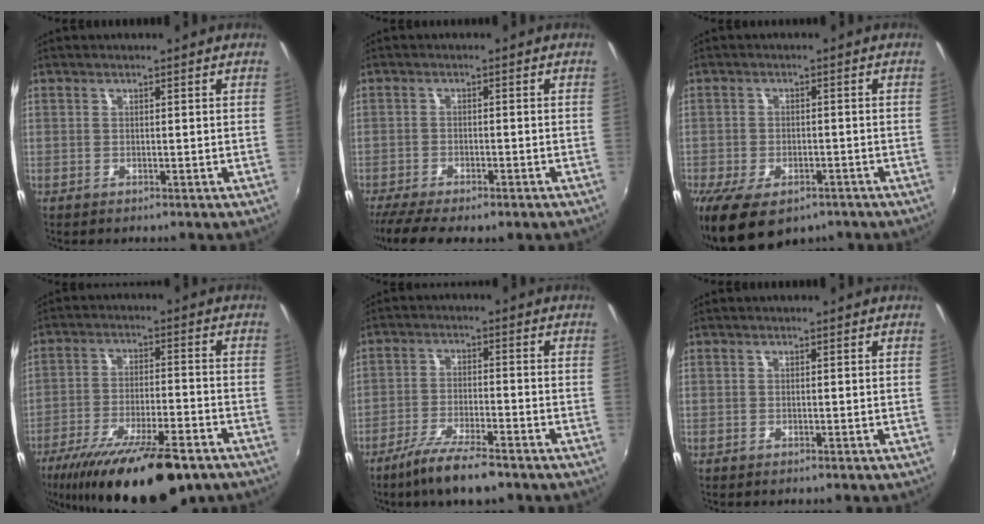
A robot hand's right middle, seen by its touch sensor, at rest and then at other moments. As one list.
[{"total": 9.8, "force": [-7.6, 2.6, 5.6], "torque": [-0.132, -0.041, -0.125]}, {"total": 10.0, "force": [-6.4, 5.1, 5.8], "torque": [-0.127, -0.034, -0.100]}, {"total": 20.7, "force": [-15.0, 5.3, 13.4], "torque": [-0.243, -0.046, -0.232]}, {"total": 8.8, "force": [-6.7, 1.6, 5.6], "torque": [-0.128, -0.018, -0.122]}, {"total": 0.0}]